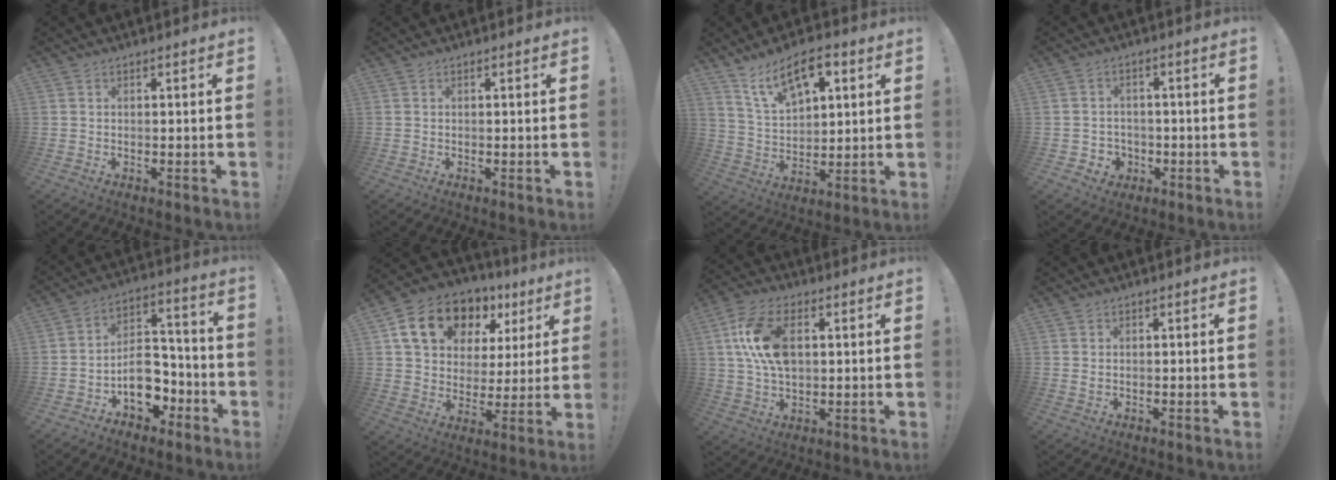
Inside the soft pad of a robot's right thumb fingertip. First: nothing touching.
{"total": 0.0}
{"total": 12.8, "force": [7.5, 6.5, 8.0], "torque": [-0.130, -0.028, 0.135]}
{"total": 4.1, "force": [-0.4, 3.9, 1.2], "torque": [-0.009, 0.002, -0.006]}
{"total": 12.6, "force": [-5.1, 9.2, 6.8], "torque": [-0.099, 0.037, -0.080]}
{"total": 17.2, "force": [9.9, 11.2, 8.6], "torque": [-0.135, -0.045, 0.189]}
{"total": 14.0, "force": [2.7, 8.4, 10.8], "torque": [-0.207, 0.005, 0.051]}
{"total": 0.7, "force": [0.5, 0.5, 0.3], "torque": [-0.004, 0.001, 0.009]}